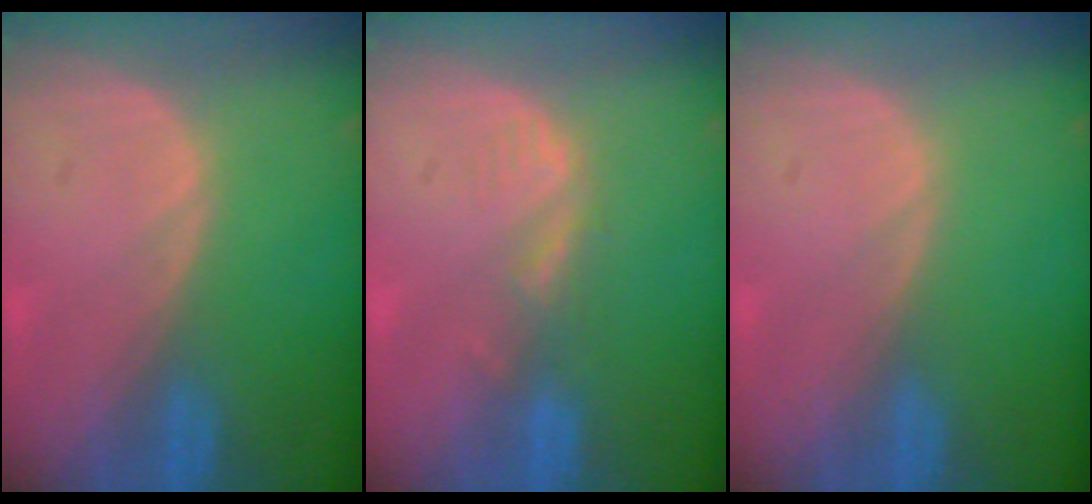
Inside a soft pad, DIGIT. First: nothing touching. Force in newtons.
{"total": 2.0, "press": 2.0, "slide": 0.3}
{"total": 0.0}